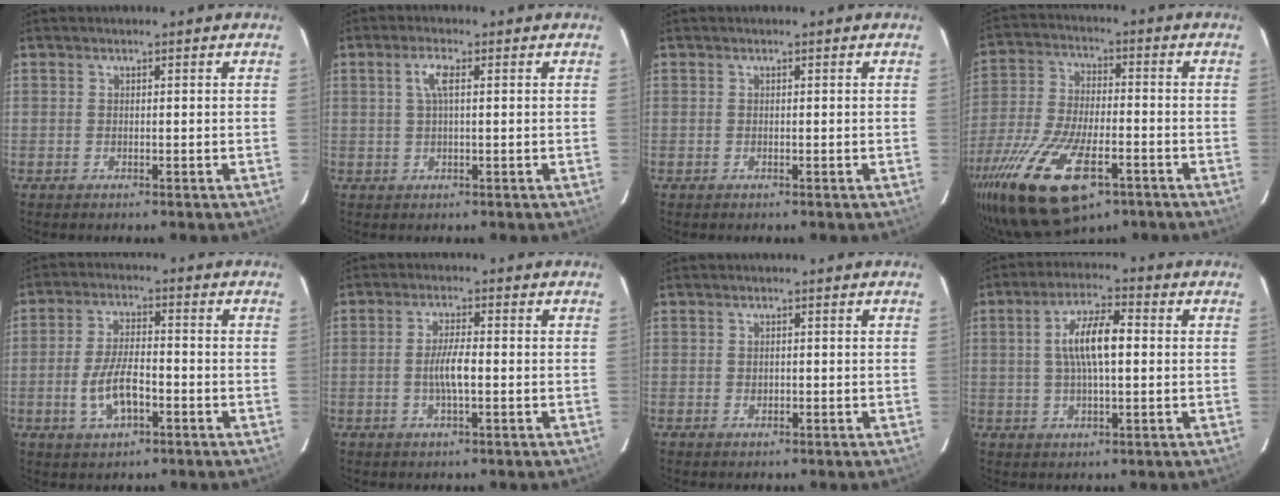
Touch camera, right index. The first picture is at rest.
{"total": 3.1, "force": [0.8, 0.5, 2.9], "torque": [-0.060, 0.006, 0.014]}
{"total": 0.0}
{"total": 22.5, "force": [-12.5, 9.6, 16.0], "torque": [-0.345, -0.058, -0.217]}
{"total": 8.2, "force": [-2.9, 3.2, 6.9], "torque": [-0.140, -0.001, -0.050]}
{"total": 4.9, "force": [-0.9, 1.0, 4.7], "torque": [-0.088, 0.000, -0.015]}
{"total": 1.1, "force": [-0.3, 0.8, 0.7], "torque": [-0.011, 0.003, -0.004]}
{"total": 8.8, "force": [1.0, 2.7, 8.3], "torque": [-0.153, 0.014, 0.019]}